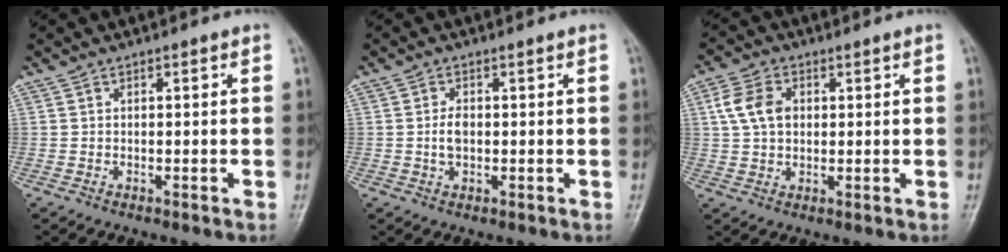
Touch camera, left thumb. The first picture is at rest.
{"total": 2.4, "force": [0.0, 1.4, 1.9], "torque": [-0.036, 0.003, 0.000]}
{"total": 6.6, "force": [1.6, 4.6, 4.5], "torque": [-0.082, 0.006, 0.027]}